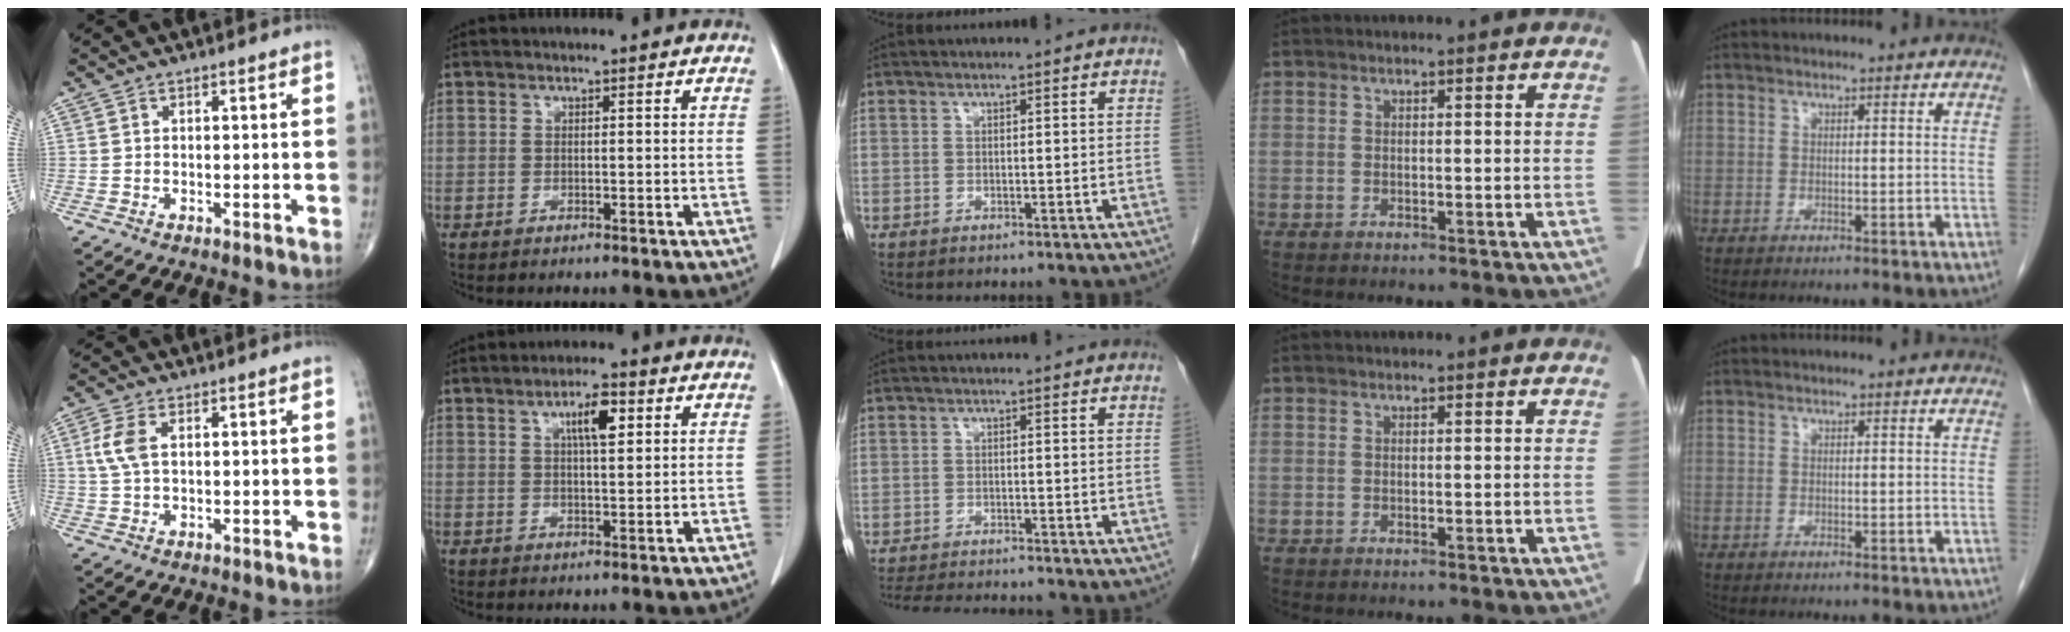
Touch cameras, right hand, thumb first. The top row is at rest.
{"thumb": {"total": 4.8, "force": [1.1, 2.5, 4.0], "torque": [-0.104, 0.010, 0.021]}, "index": {"total": 5.1, "force": [2.0, 1.1, 4.6], "torque": [-0.081, 0.004, 0.034]}, "middle": {"total": 9.1, "force": [-8.4, 1.1, 3.2], "torque": [-0.050, -0.009, -0.124]}}